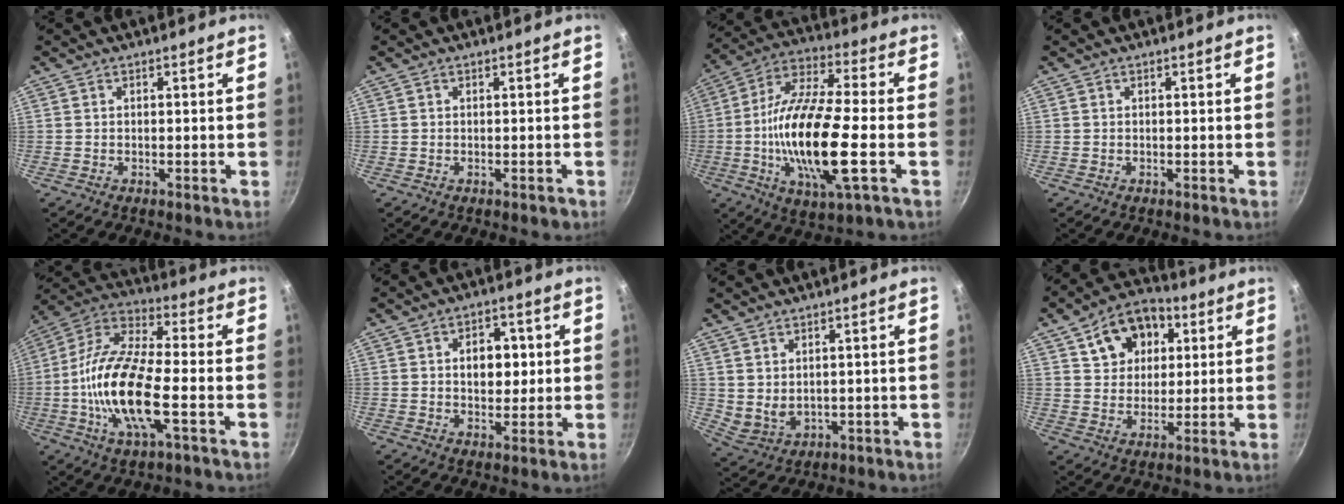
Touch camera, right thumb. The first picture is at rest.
{"total": 0.8, "force": [-0.2, 0.6, 0.6], "torque": [-0.003, 0.004, -0.002]}
{"total": 20.6, "force": [-3.9, 6.0, 19.3], "torque": [-0.374, 0.017, -0.085]}
{"total": 0.0}
{"total": 18.3, "force": [-4.1, 6.4, 16.6], "torque": [-0.324, 0.029, -0.098]}
{"total": 7.4, "force": [1.1, 5.2, 5.1], "torque": [-0.040, 0.001, 0.013]}
{"total": 4.8, "force": [1.4, 3.2, 3.3], "torque": [-0.056, -0.021, 0.044]}
{"total": 12.7, "force": [4.9, 9.5, 7.0], "torque": [-0.082, 0.003, 0.075]}